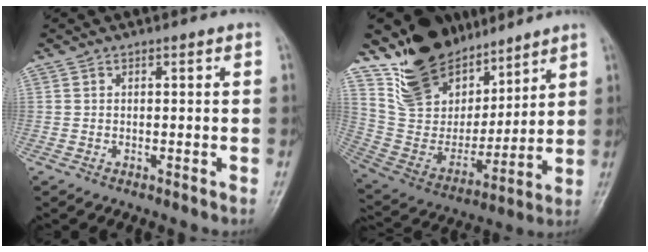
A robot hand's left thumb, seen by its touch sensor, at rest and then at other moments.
{"total": 20.0, "force": [14.3, 11.8, 7.4], "torque": [-0.079, -0.077, 0.272]}